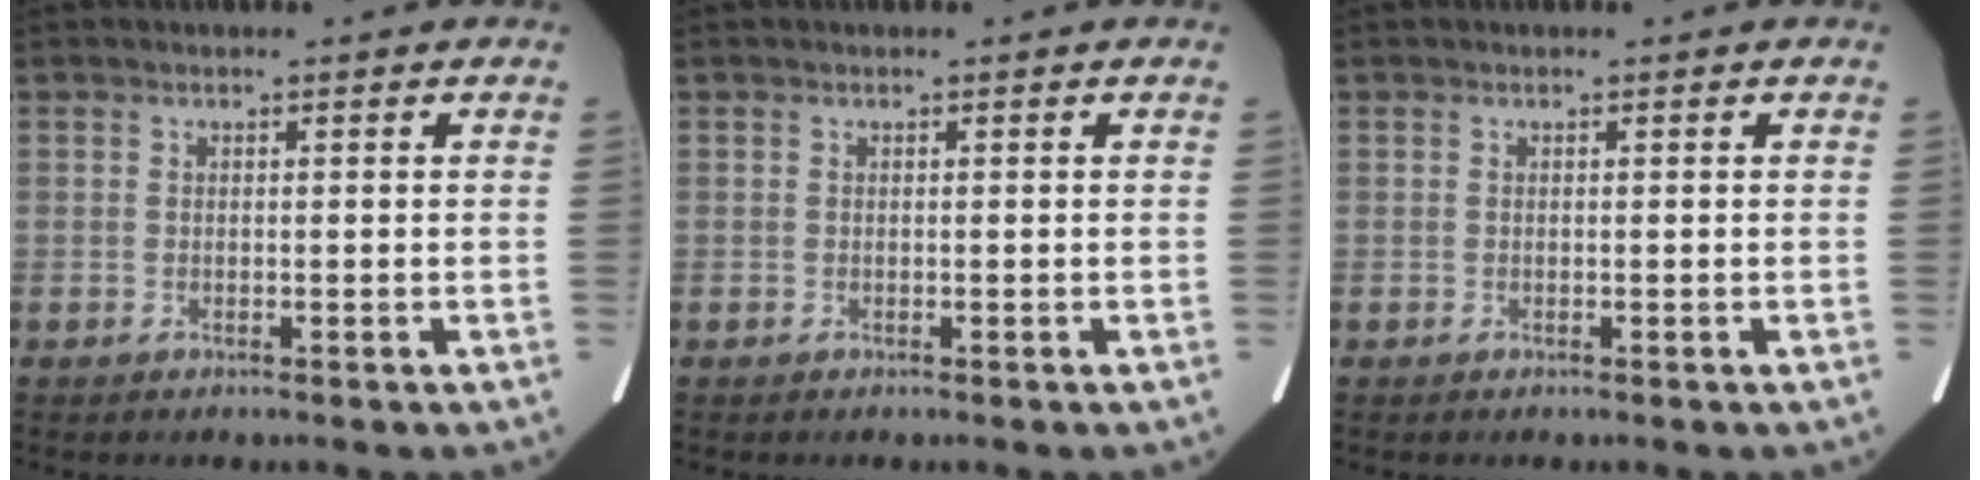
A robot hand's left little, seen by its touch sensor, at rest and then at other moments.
{"total": 0.0}
{"total": 0.0}